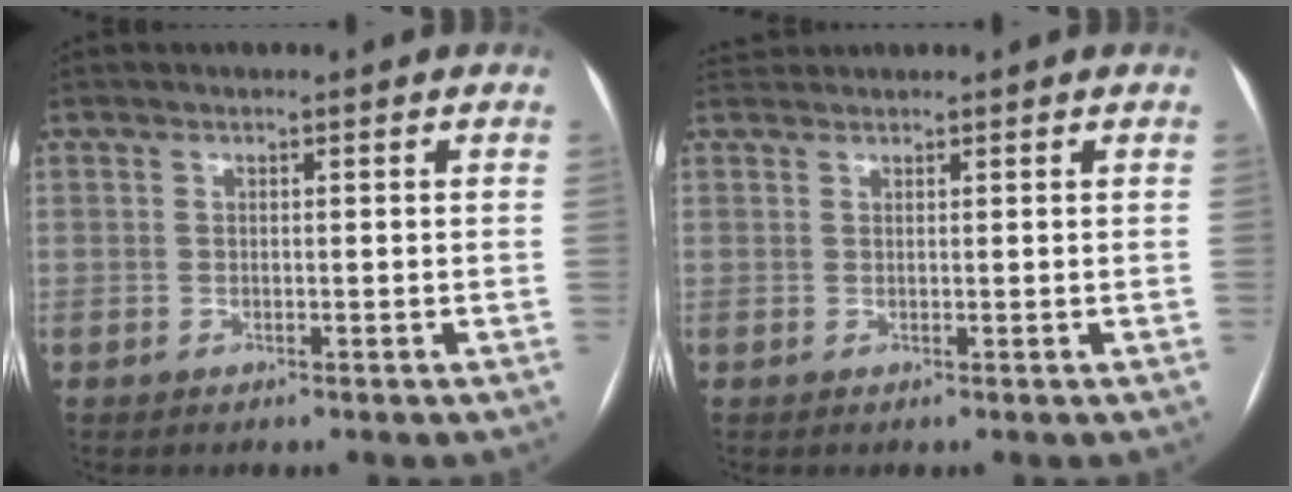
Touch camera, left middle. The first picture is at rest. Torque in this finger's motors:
{"motor_torque": [0.17, -0.21, -0.16, -0.03]}